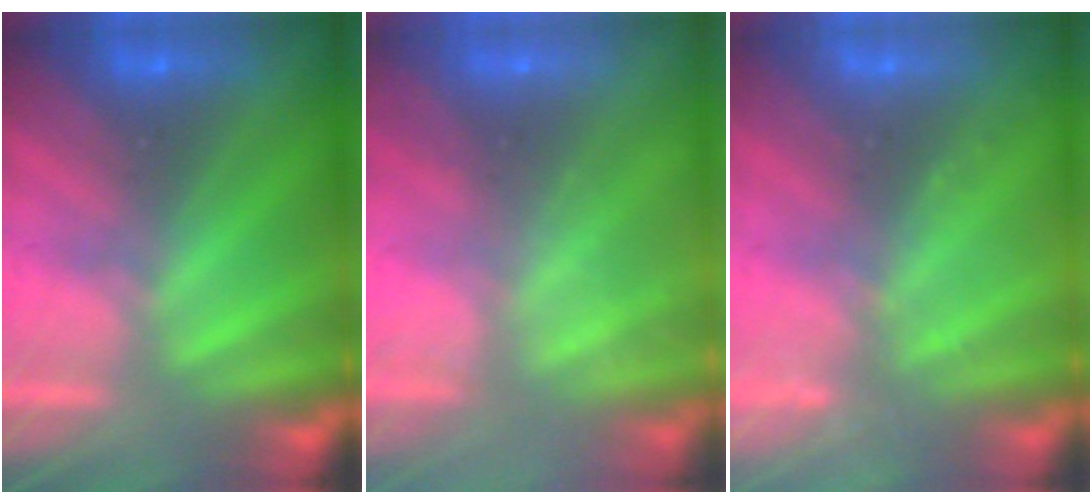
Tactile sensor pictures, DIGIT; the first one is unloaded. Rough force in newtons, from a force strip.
{"total": 2.3}
{"total": 2.2}